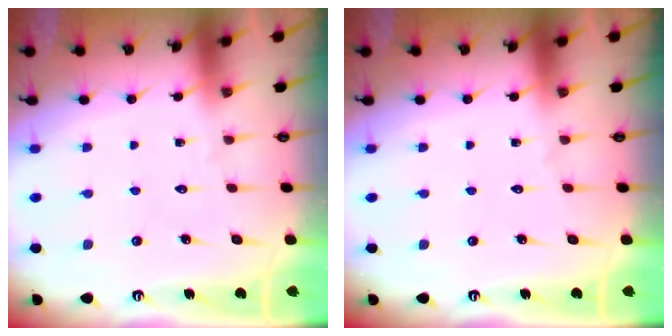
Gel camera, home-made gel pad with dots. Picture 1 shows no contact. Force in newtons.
{"total": 0.0}